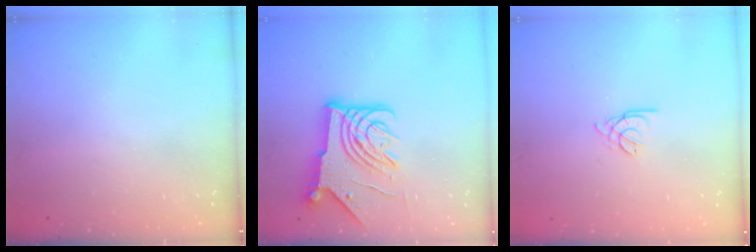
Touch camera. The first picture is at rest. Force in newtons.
{"total": 16.1, "press": 16.0, "slide": 1.8}
{"total": 1.8, "press": 1.7, "slide": 0.5}